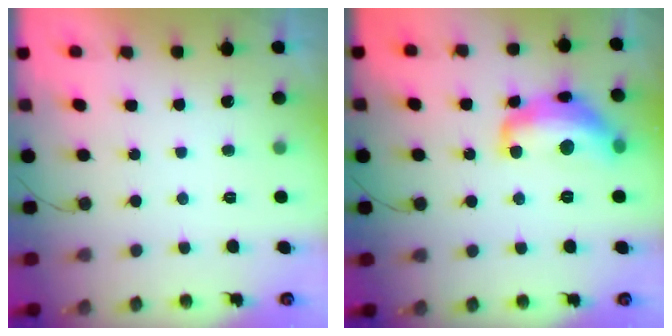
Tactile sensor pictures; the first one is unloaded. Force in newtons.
{"total": 14.5, "press": 14.5, "slide": 0.8}